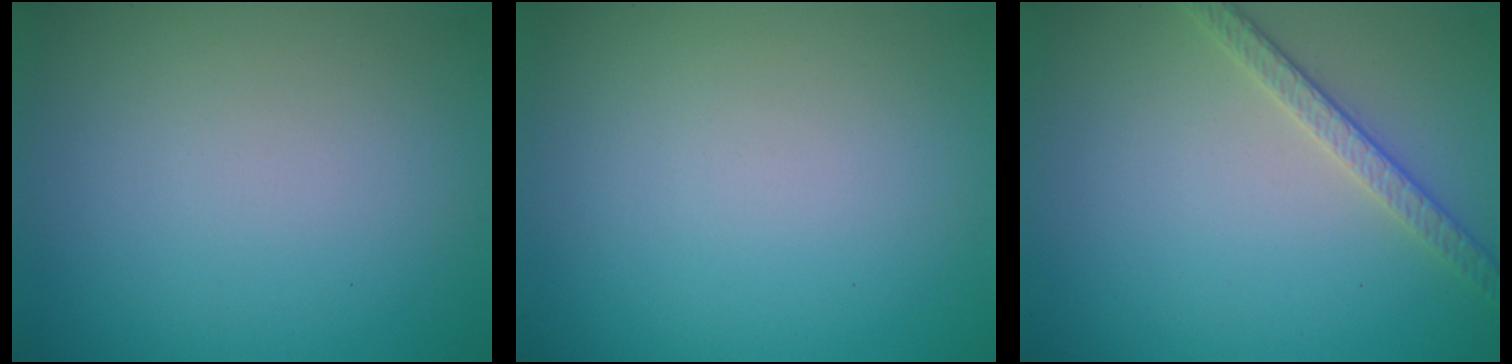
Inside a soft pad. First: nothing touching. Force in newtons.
{"total": 0.0}
{"total": 2.6, "press": 2.5, "slide": 0.8}